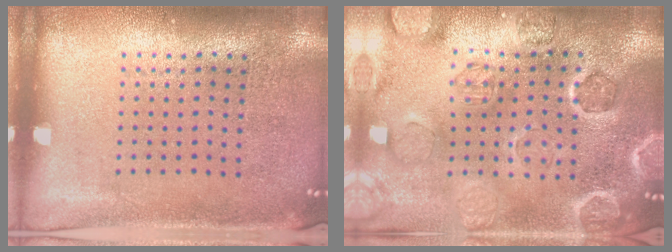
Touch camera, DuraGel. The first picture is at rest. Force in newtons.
{"total": 2.6, "press": 2.6, "slide": 0.2}